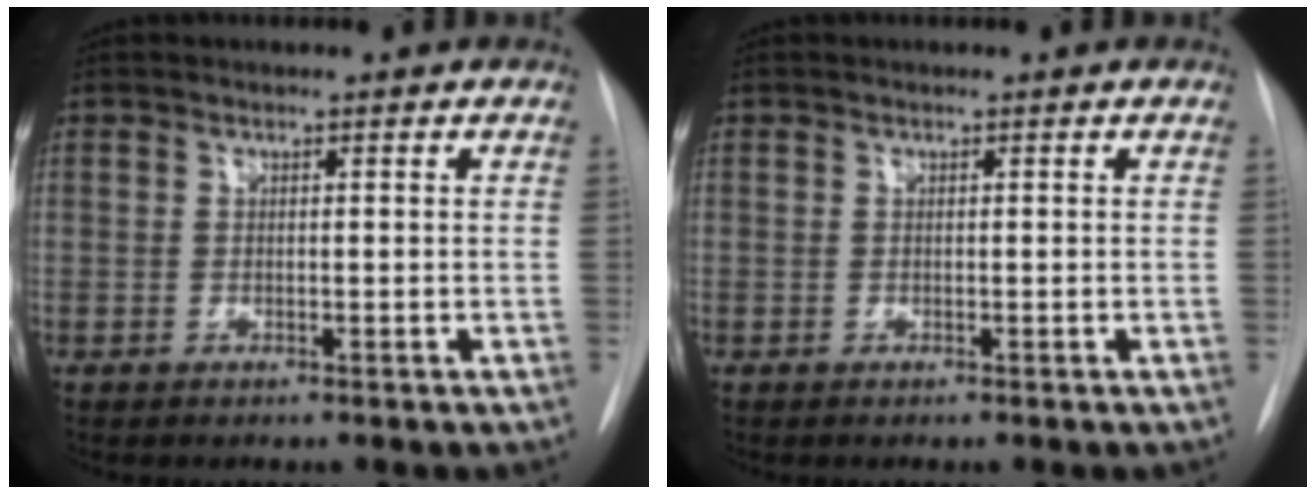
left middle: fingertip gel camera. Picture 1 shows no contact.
{"total": 0.0}